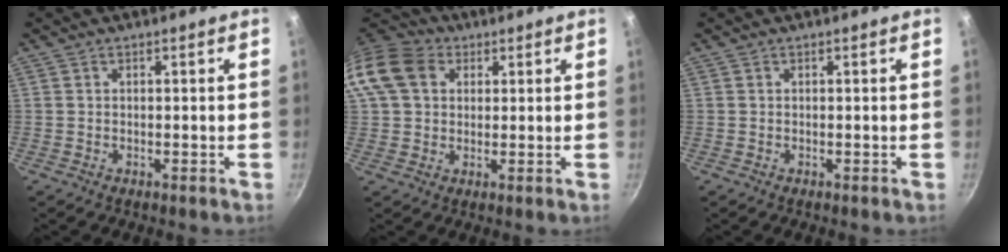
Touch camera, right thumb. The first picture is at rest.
{"total": 13.4, "force": [3.7, 10.5, 7.5], "torque": [-0.140, 0.022, 0.054]}
{"total": 0.0}